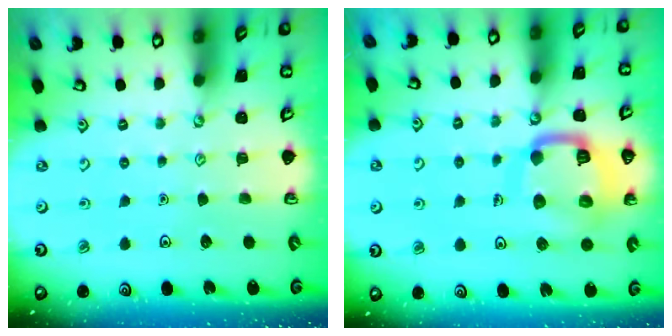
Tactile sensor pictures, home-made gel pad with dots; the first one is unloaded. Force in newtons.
{"total": 15.4, "press": 15.3, "slide": 1.6}